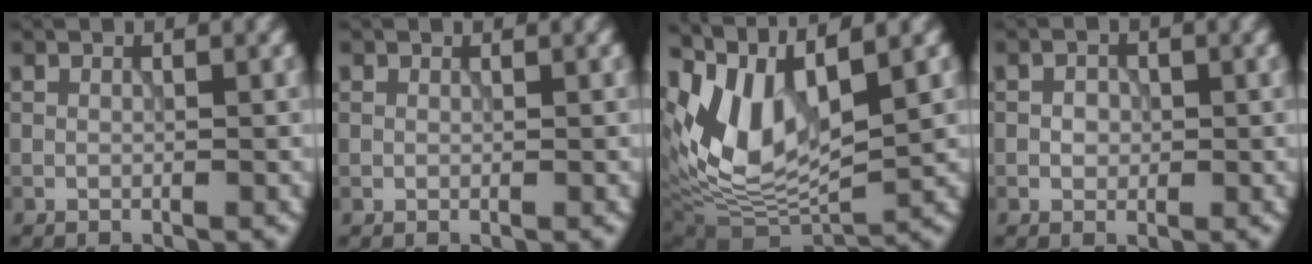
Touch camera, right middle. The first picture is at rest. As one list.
[{"total": 0.6, "force": [0.5, 0.3, 0.0], "torque": [-0.002, 0.000, 0.012]}, {"total": 9.7, "force": [2.9, 4.6, 8.0], "torque": [-0.168, 0.000, 0.054]}, {"total": 1.3, "force": [-0.2, 1.1, 0.6], "torque": [-0.010, -0.001, -0.003]}]